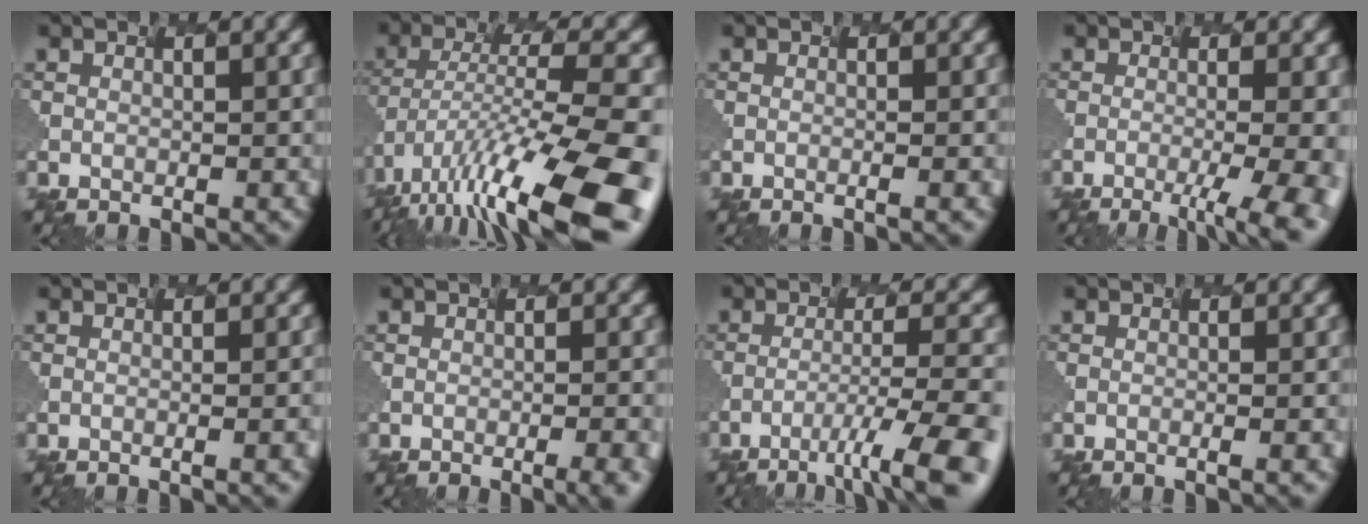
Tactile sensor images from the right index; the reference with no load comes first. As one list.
[{"total": 13.6, "force": [-9.1, 2.8, 9.8], "torque": [-0.215, 0.002, -0.128]}, {"total": 1.2, "force": [-0.4, 0.3, 1.1], "torque": [-0.008, 0.006, -0.005]}, {"total": 7.1, "force": [-2.8, 1.9, 6.2], "torque": [-0.078, -0.009, -0.012]}, {"total": 3.4, "force": [-0.7, 1.2, 3.1], "torque": [-0.021, 0.011, 0.000]}, {"total": 4.4, "force": [-1.7, 1.5, 3.7], "torque": [-0.020, 0.005, 0.007]}, {"total": 7.6, "force": [-5.1, 0.1, 5.7], "torque": [-0.105, 0.005, -0.058]}, {"total": 1.9, "force": [-0.6, 0.5, 1.7], "torque": [-0.015, 0.007, -0.005]}]